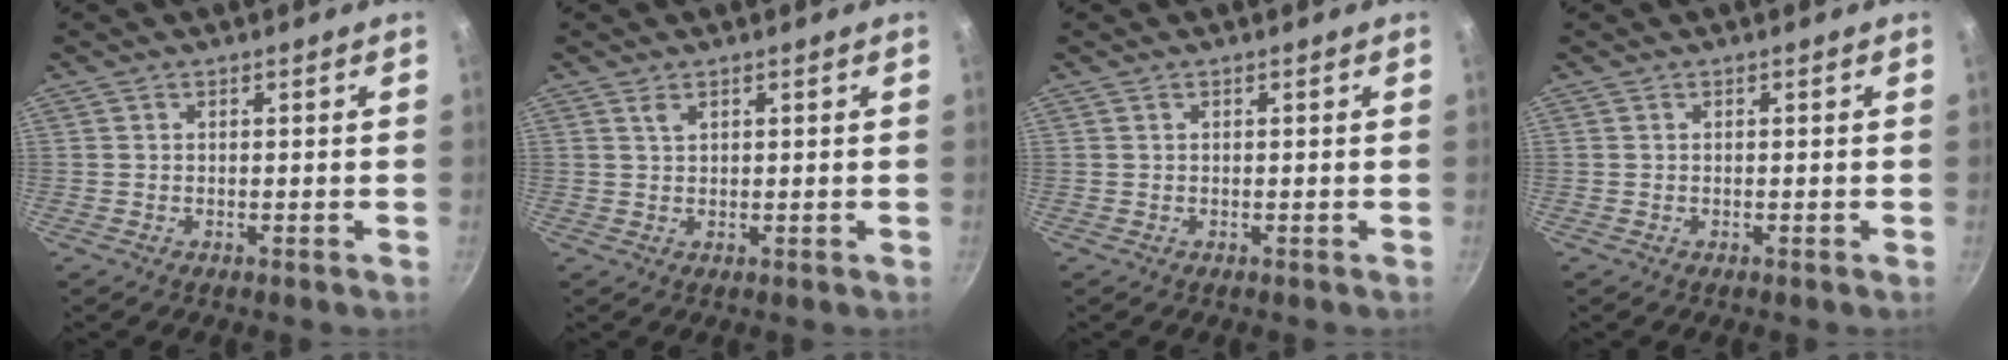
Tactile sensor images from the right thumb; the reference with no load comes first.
{"total": 1.3, "force": [0.9, 0.6, 0.6], "torque": [-0.011, -0.003, 0.020]}
{"total": 0.0}
{"total": 0.0}